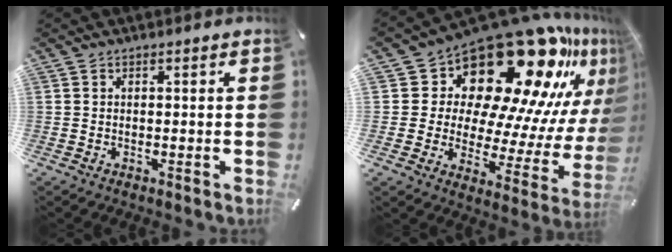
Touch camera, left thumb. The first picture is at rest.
{"total": 25.1, "force": [16.5, 13.1, 13.7], "torque": [-0.189, -0.154, 0.286]}